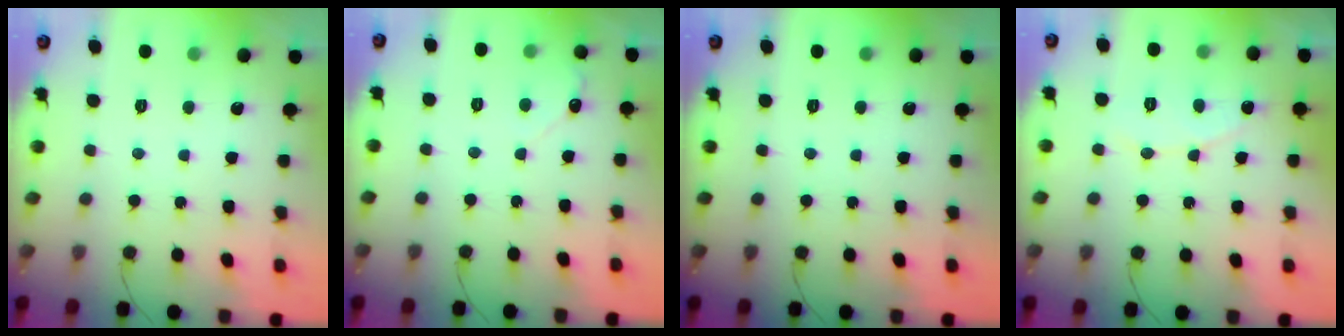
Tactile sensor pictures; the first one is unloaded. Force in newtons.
{"total": 2.7, "press": 2.7, "slide": 0.2}
{"total": 0.0}
{"total": 6.1, "press": 6.1, "slide": 0.4}